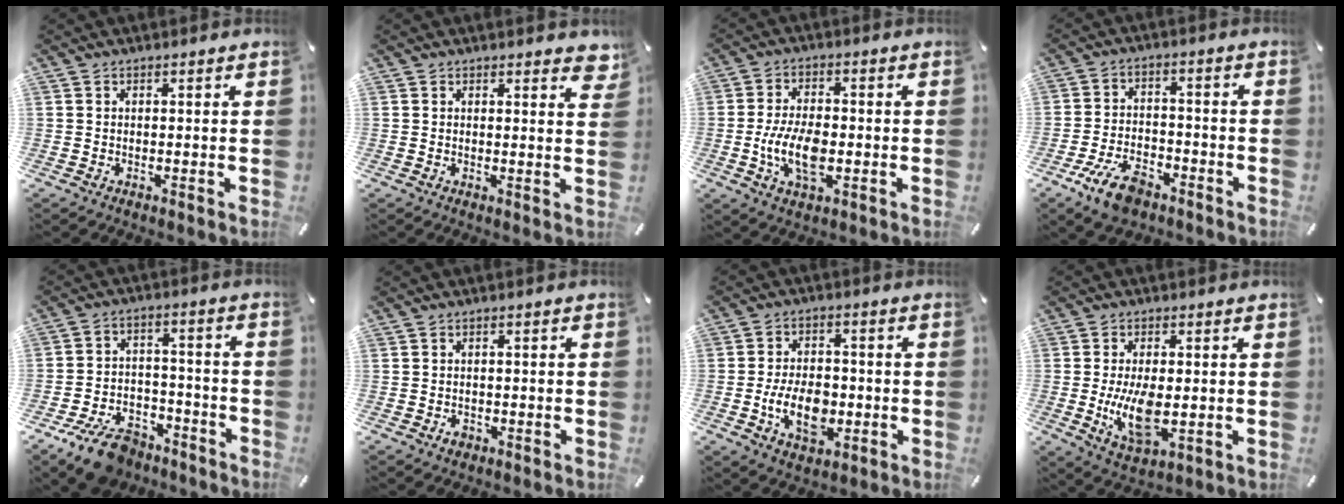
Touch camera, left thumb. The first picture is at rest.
{"total": 2.5, "force": [1.9, 1.0, 1.3], "torque": [-0.007, -0.010, 0.029]}
{"total": 9.8, "force": [-2.0, 5.3, 8.0], "torque": [-0.171, 0.002, -0.035]}
{"total": 9.8, "force": [-5.9, 5.2, 5.9], "torque": [-0.122, 0.026, -0.107]}
{"total": 11.0, "force": [-8.0, 5.9, 4.7], "torque": [-0.077, 0.061, -0.144]}
{"total": 1.8, "force": [-1.0, 1.3, 0.9], "torque": [-0.017, 0.005, -0.019]}
{"total": 10.7, "force": [-2.5, 6.9, 7.8], "torque": [-0.158, 0.005, -0.043]}
{"total": 10.1, "force": [-0.8, 4.9, 8.7], "torque": [-0.184, -0.018, -0.014]}